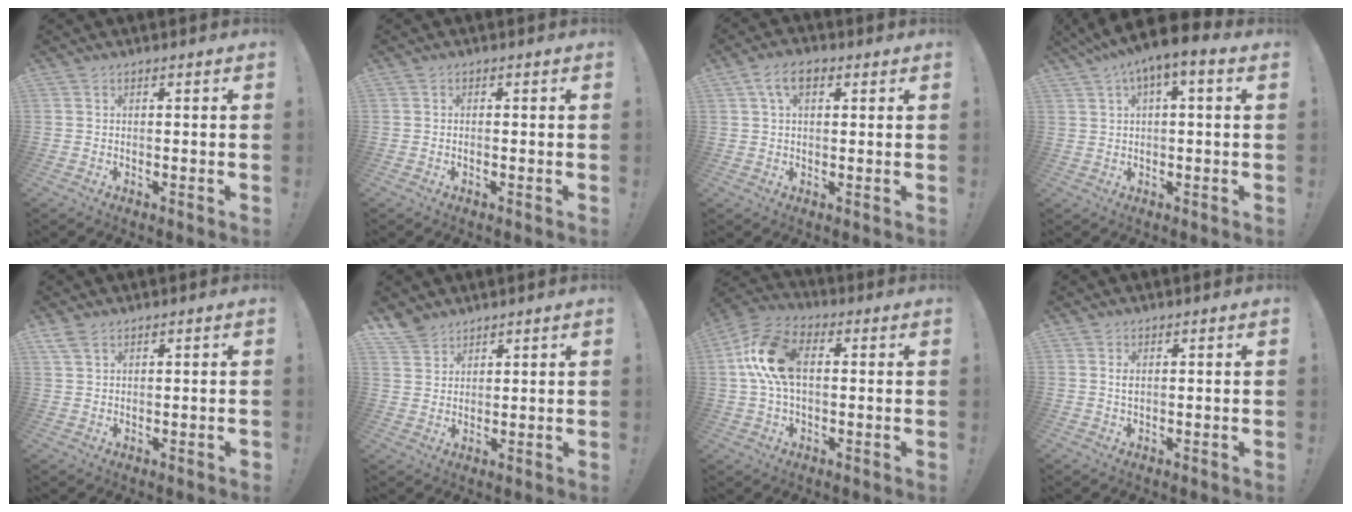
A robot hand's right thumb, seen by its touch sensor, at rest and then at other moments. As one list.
[{"total": 0.6, "force": [-0.4, 0.0, 0.5], "torque": [-0.009, -0.001, -0.008]}, {"total": 6.9, "force": [2.7, 3.8, 5.1], "torque": [-0.086, 0.008, 0.050]}, {"total": 7.0, "force": [2.2, 1.9, 6.4], "torque": [-0.105, -0.011, 0.039]}, {"total": 3.4, "force": [2.1, 1.5, 2.2], "torque": [-0.046, -0.003, 0.043]}, {"total": 5.1, "force": [4.3, 2.7, 0.6], "torque": [-0.015, -0.030, 0.083]}, {"total": 14.5, "force": [1.7, 8.7, 11.5], "torque": [-0.211, 0.012, 0.034]}, {"total": 1.5, "force": [0.5, 0.5, 1.3], "torque": [-0.020, -0.001, 0.006]}]